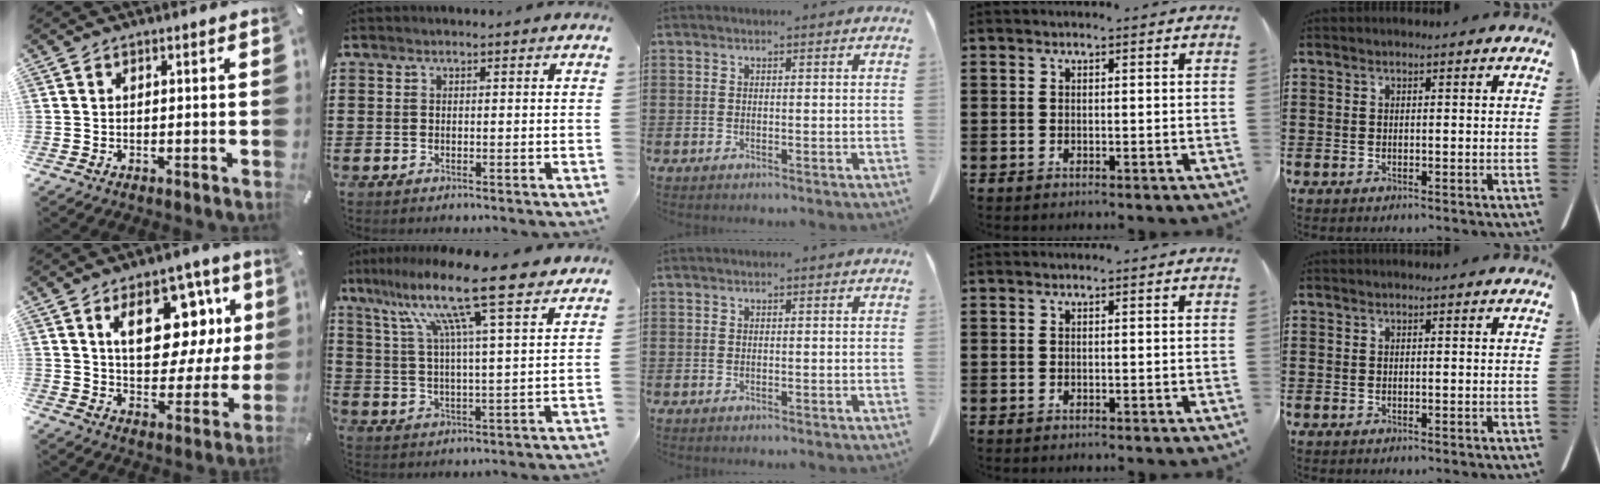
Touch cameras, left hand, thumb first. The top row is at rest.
{"thumb": {"total": 17.5, "force": [7.7, 10.2, 12.0], "torque": [-0.175, -0.025, 0.131]}, "index": {"total": 13.7, "force": [10.2, 0.5, 9.1], "torque": [-0.190, -0.042, 0.165]}}